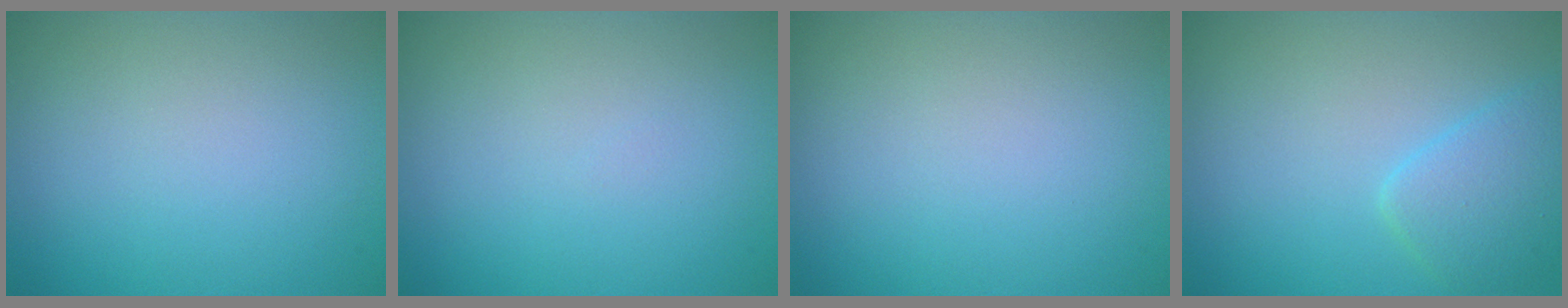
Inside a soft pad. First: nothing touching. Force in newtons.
{"total": 0.0}
{"total": 0.0}
{"total": 2.8, "press": 2.8, "slide": 0.1}